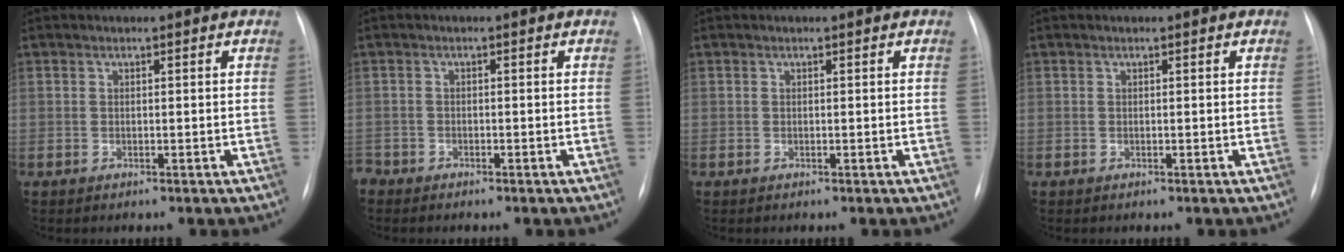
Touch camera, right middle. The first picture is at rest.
{"total": 1.7, "force": [-1.5, 0.8, 0.0], "torque": [-0.001, 0.000, -0.026]}
{"total": 0.0}
{"total": 0.0}